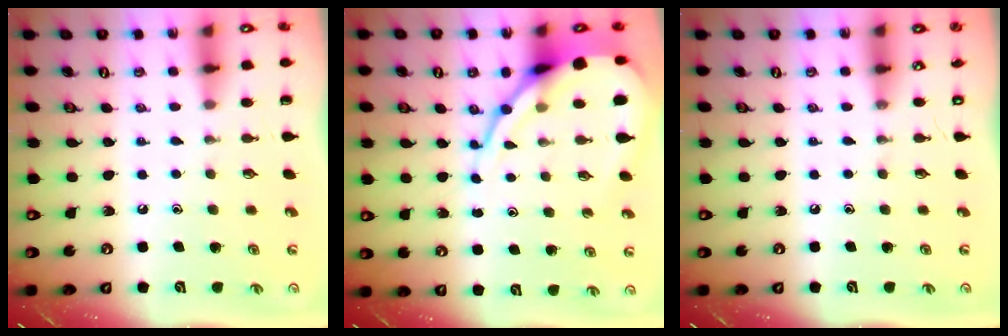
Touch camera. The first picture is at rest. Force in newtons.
{"total": 12.8, "press": 12.7, "slide": 1.4}
{"total": 0.0}